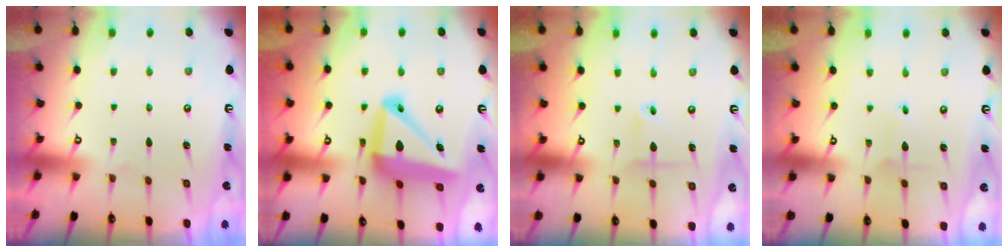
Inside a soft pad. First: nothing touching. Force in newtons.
{"total": 18.3, "press": 18.2, "slide": 2.0}
{"total": 3.1, "press": 3.1, "slide": 0.2}
{"total": 1.2, "press": 1.2, "slide": 0.1}